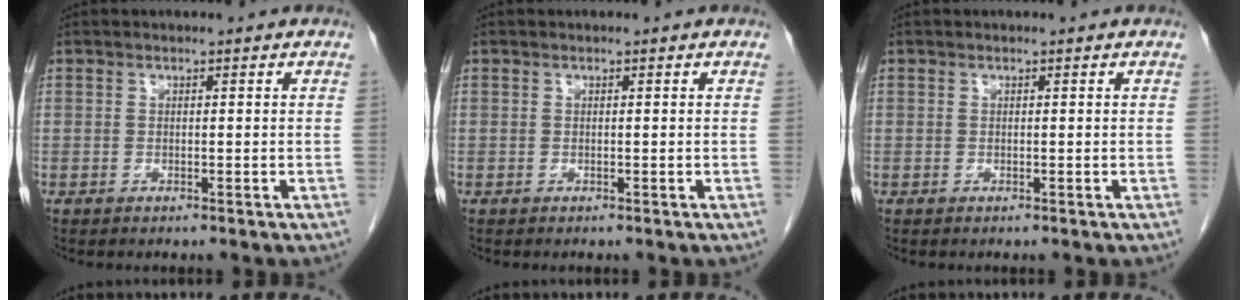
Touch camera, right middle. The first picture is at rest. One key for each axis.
{"total": 0.0}
{"total": 0.0}